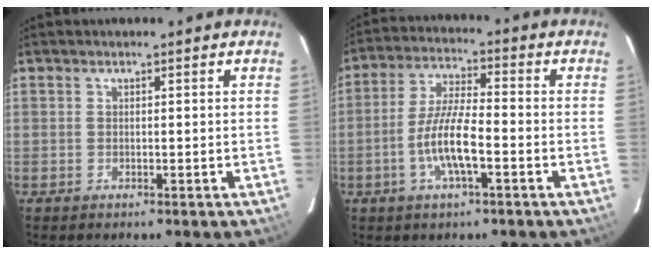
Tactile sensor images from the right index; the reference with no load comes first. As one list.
[{"total": 8.9, "force": [-3.3, 1.8, 8.1], "torque": [-0.165, 0.000, -0.062]}]